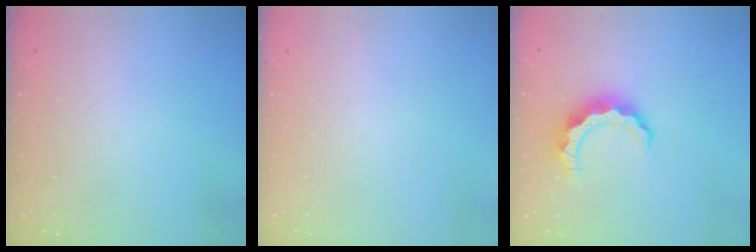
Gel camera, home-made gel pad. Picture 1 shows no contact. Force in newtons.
{"total": 0.0}
{"total": 9.0, "press": 9.0, "slide": 0.2}